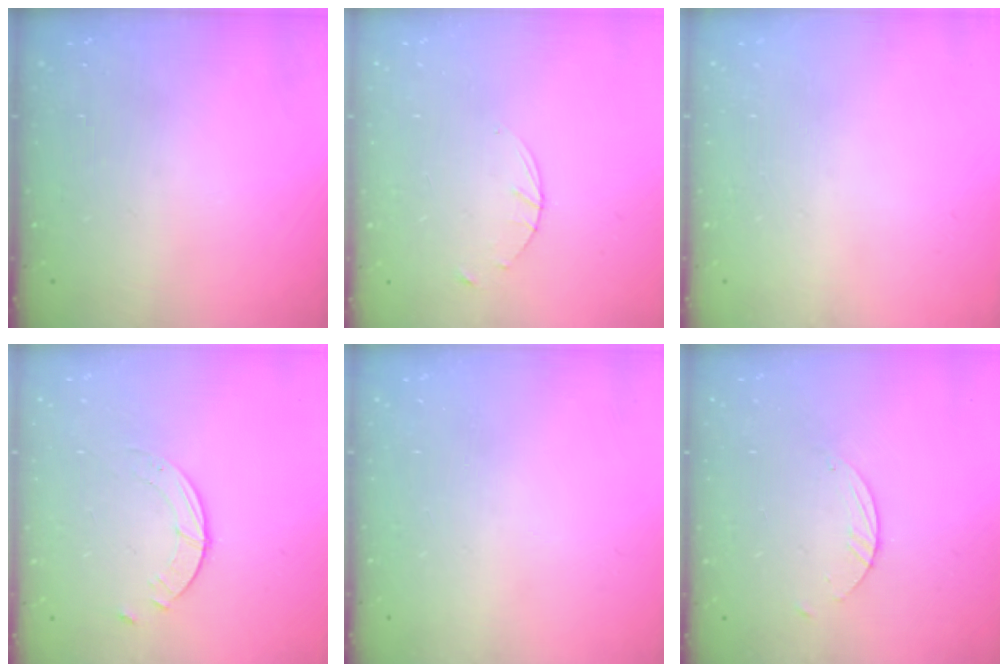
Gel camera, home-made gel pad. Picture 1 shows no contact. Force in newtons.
{"total": 1.6, "press": 1.6, "slide": 0.2}
{"total": 0.0}
{"total": 2.5, "press": 2.5, "slide": 0.3}
{"total": 0.0}
{"total": 1.8, "press": 1.8, "slide": 0.1}